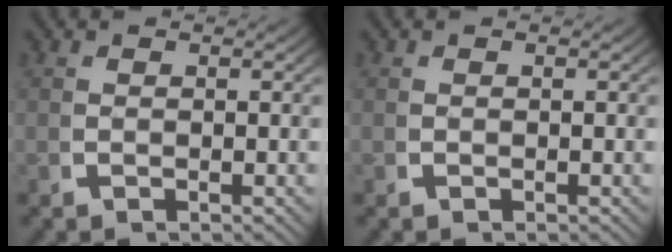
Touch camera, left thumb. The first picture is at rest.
{"total": 0.0}